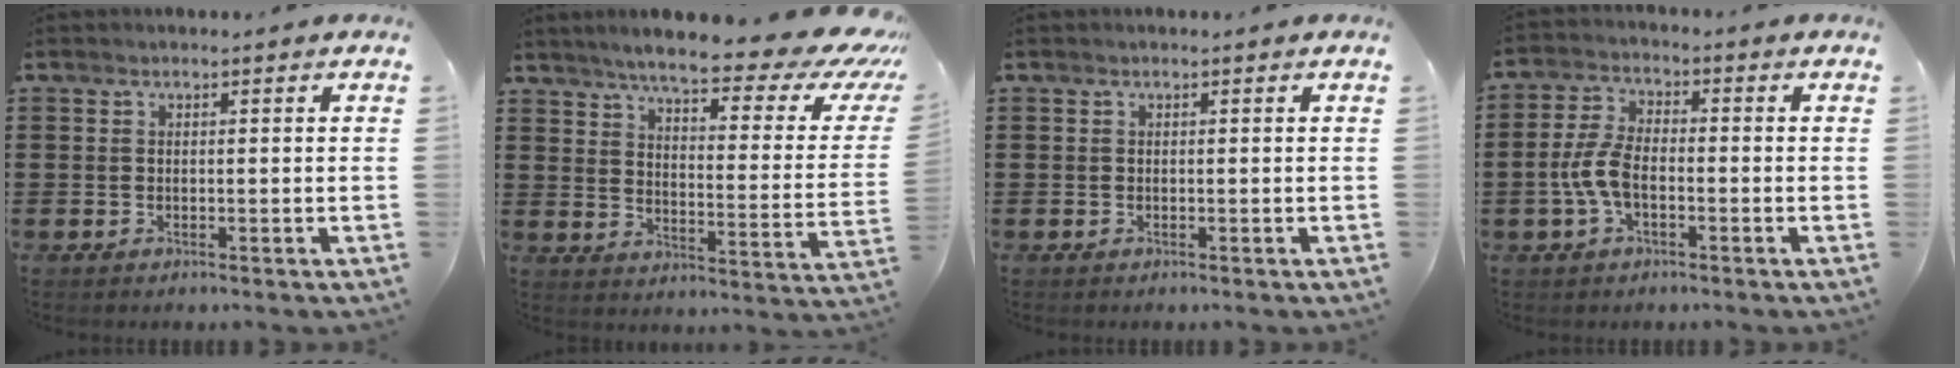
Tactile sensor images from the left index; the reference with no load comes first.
{"total": 9.0, "force": [7.1, 0.7, 5.5], "torque": [-0.110, -0.050, 0.113]}
{"total": 0.0}
{"total": 6.1, "force": [-1.8, 2.9, 5.0], "torque": [-0.128, -0.003, -0.042]}